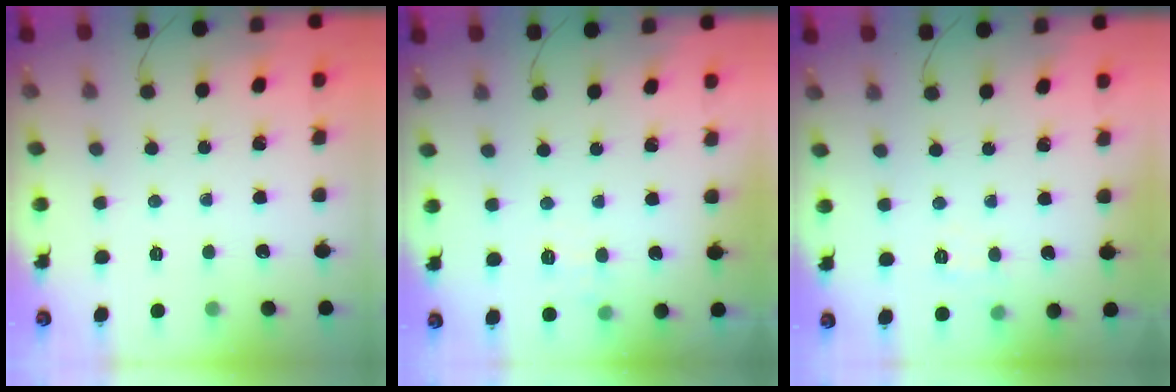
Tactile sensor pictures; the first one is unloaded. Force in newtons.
{"total": 3.6, "press": 3.3, "slide": 1.3}
{"total": 6.5, "press": 6.4, "slide": 1.4}